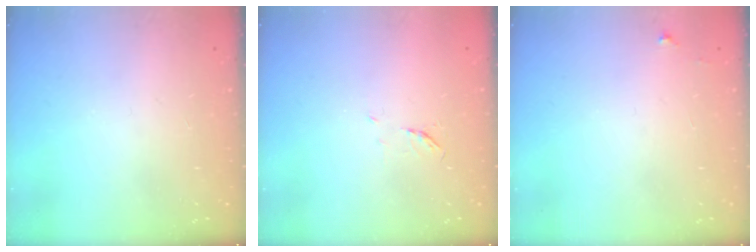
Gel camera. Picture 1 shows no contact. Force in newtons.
{"total": 3.9, "press": 3.8, "slide": 0.7}
{"total": 3.9, "press": 3.9, "slide": 0.4}